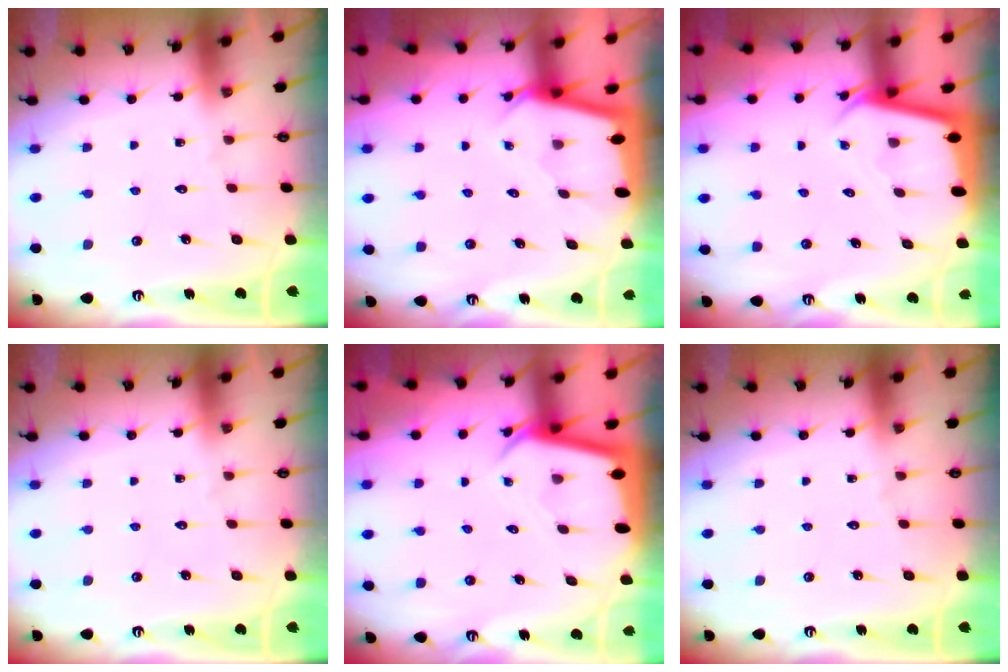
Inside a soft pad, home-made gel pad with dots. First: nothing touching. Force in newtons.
{"total": 2.3, "press": 2.3, "slide": 0.2}
{"total": 2.4, "press": 2.4, "slide": 0.1}
{"total": 0.0}
{"total": 2.8, "press": 2.8, "slide": 0.3}
{"total": 0.0}